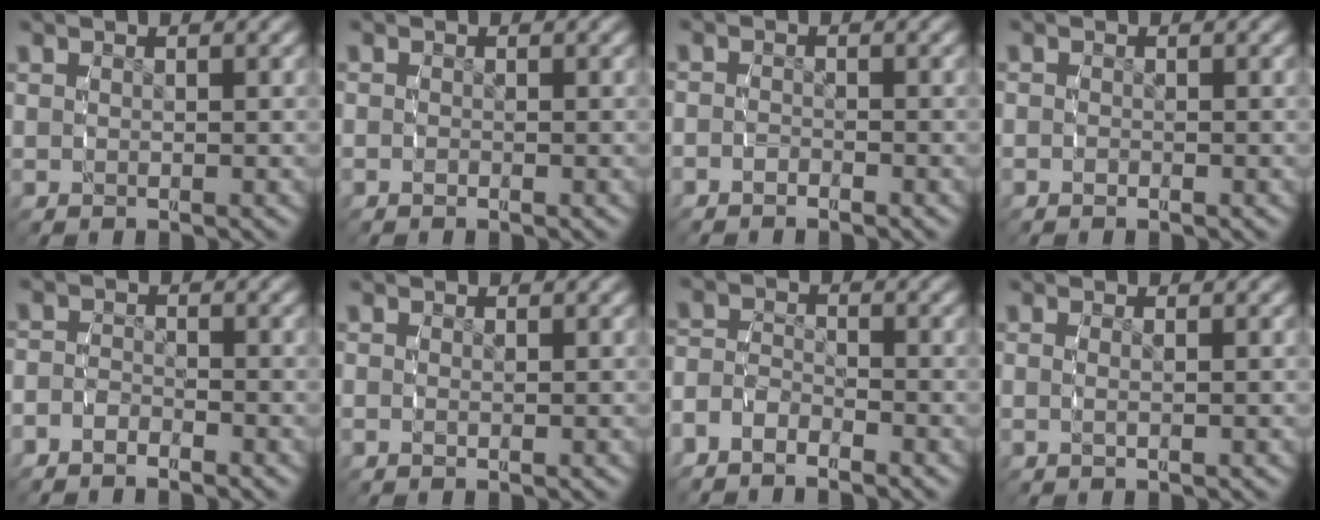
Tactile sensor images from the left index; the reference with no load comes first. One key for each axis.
{"total": 0.7, "fx": -0.4, "fy": 0.4, "fz": 0.3, "tx": -0.007, "ty": -0.006, "tz": -0.007}
{"total": 1.8, "fx": -1.4, "fy": 1.1, "fz": 0.3, "tx": -0.017, "ty": -0.007, "tz": -0.026}
{"total": 1.0, "fx": -0.5, "fy": 0.8, "fz": 0.3, "tx": -0.010, "ty": -0.006, "tz": -0.009}
{"total": 2.7, "fx": -2.2, "fy": 1.4, "fz": 0.6, "tx": -0.021, "ty": -0.014, "tz": -0.036}
{"total": 0.7, "fx": -0.2, "fy": 0.2, "fz": 0.6, "tx": -0.011, "ty": -0.003, "tz": -0.001}
{"total": 3.8, "fx": -2.6, "fy": 2.4, "fz": 1.2, "tx": -0.037, "ty": -0.015, "tz": -0.045}
{"total": 1.2, "fx": -0.1, "fy": -0.1, "fz": 1.1, "tx": -0.020, "ty": -0.005, "tz": 0.000}